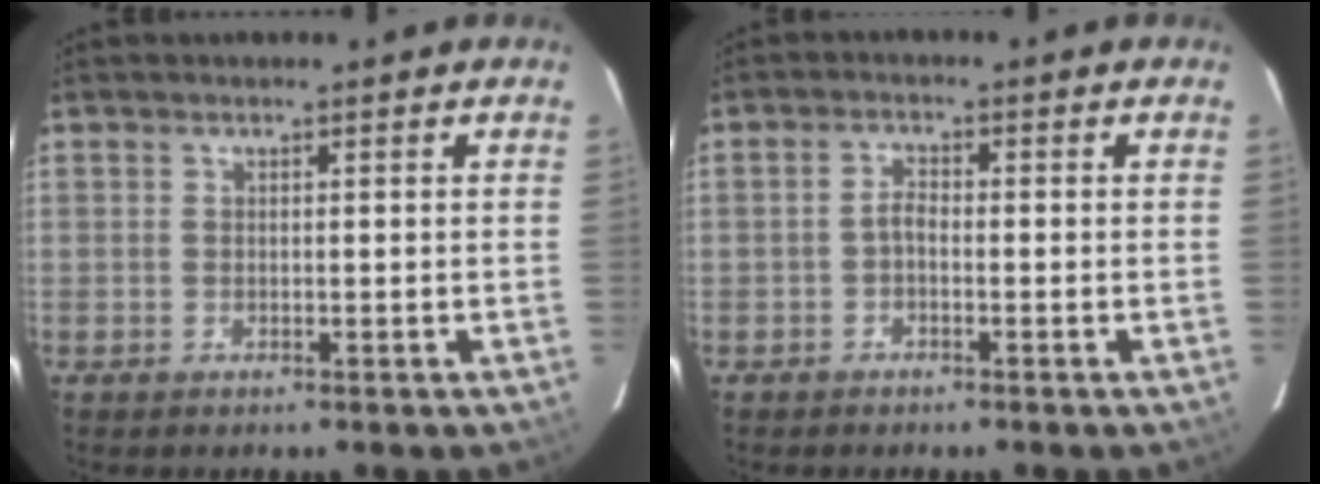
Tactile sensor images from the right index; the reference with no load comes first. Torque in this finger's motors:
{"motor_torque": [0.36, 0.00, 0.16, 0.03]}